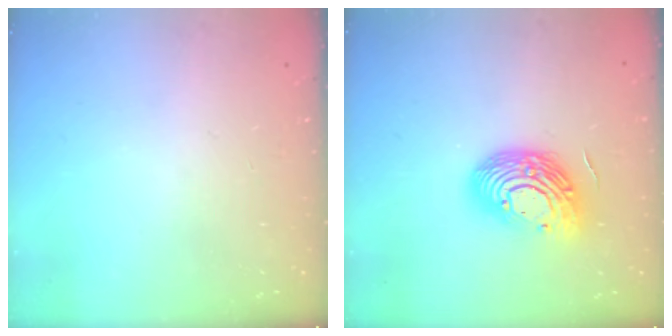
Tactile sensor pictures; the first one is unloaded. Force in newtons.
{"total": 15.3, "press": 15.2, "slide": 1.1}